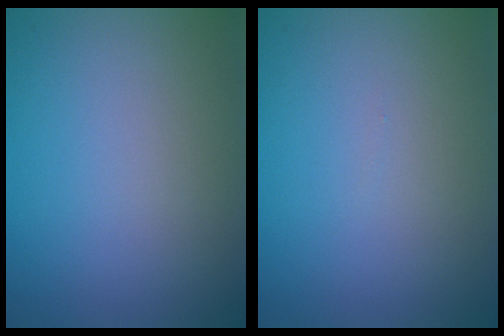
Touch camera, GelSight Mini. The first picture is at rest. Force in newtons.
{"total": 0.0}